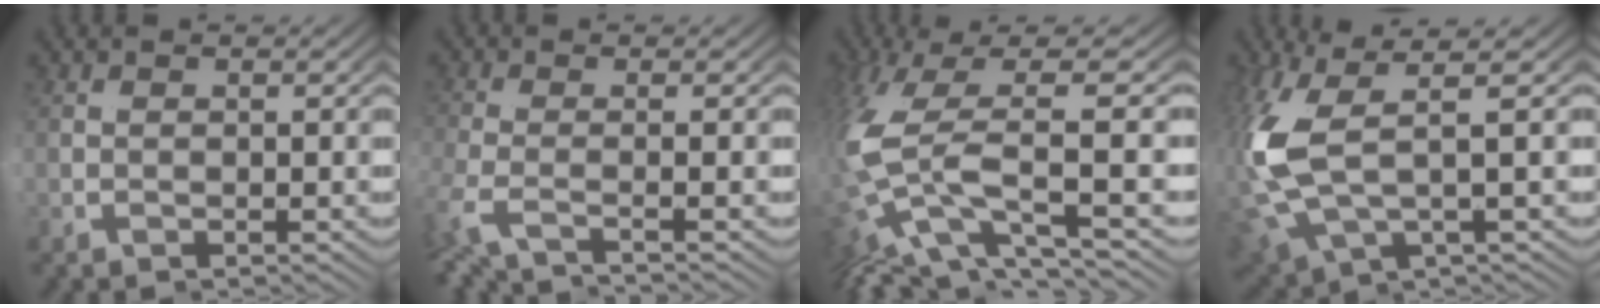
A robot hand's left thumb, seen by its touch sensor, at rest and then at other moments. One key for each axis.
{"total": 1.7, "fx": -0.5, "fy": -1.4, "fz": 0.7, "tx": -0.027, "ty": -0.001, "tz": -0.012}
{"total": 5.3, "fx": -0.1, "fy": 1.0, "fz": 5.2, "tx": -0.173, "ty": -0.005, "tz": 0.016}
{"total": 4.4, "fx": -0.2, "fy": 1.5, "fz": 4.1, "tx": -0.143, "ty": -0.006, "tz": 0.011}